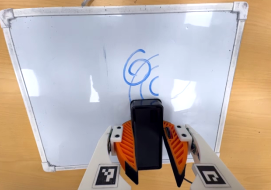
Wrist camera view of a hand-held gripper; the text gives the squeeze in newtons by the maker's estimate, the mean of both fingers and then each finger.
{"total": 8.2, "left": 8.6, "right": 7.9}